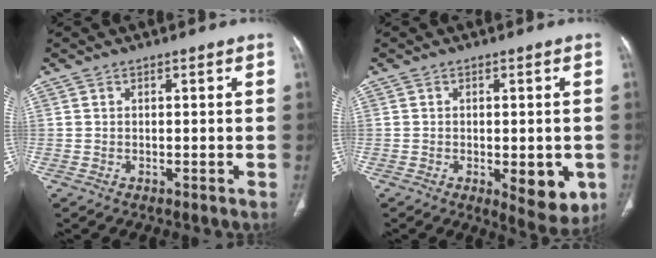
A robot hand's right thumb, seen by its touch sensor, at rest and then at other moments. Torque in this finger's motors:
{"motor_torque": [0.78, 1.55, -0.14, 0.00, 0.16]}